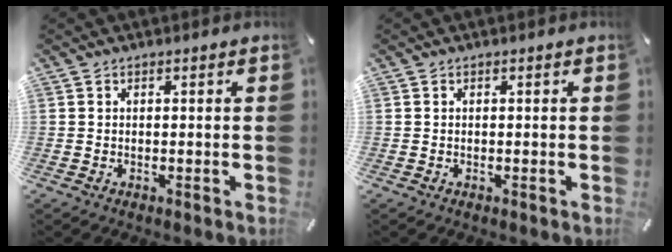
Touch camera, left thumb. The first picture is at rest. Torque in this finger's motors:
{"motor_torque": [-0.06, -0.04, -0.06, 0.00, 0.00]}